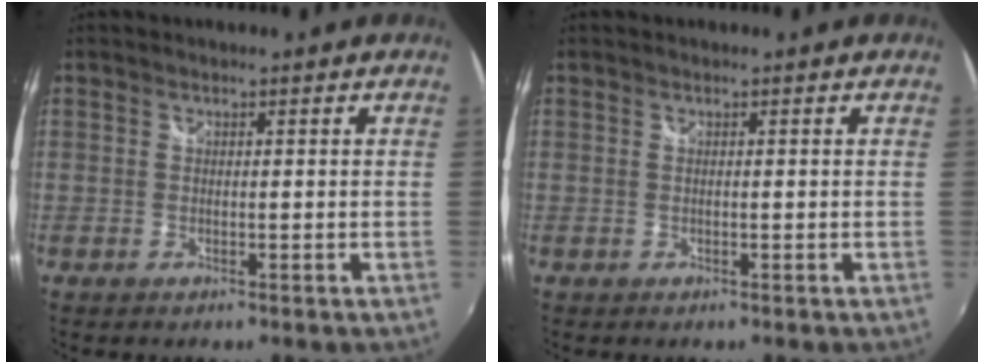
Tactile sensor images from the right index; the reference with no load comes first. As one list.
[{"total": 0.0}]